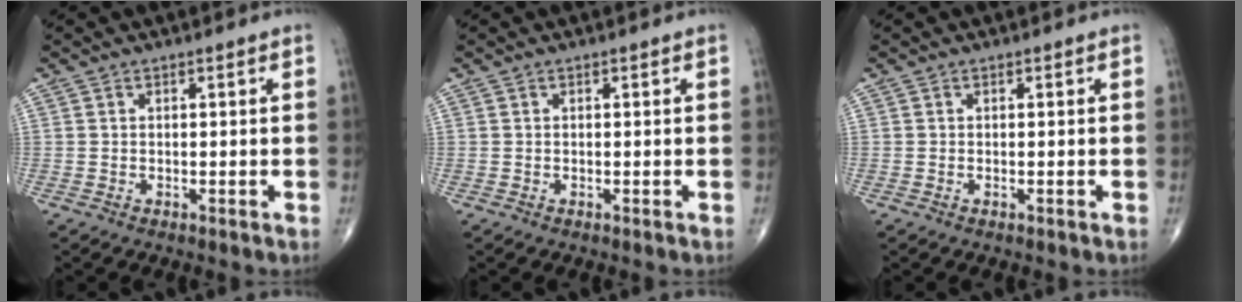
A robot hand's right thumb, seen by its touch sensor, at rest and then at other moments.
{"total": 0.0}
{"total": 0.0}